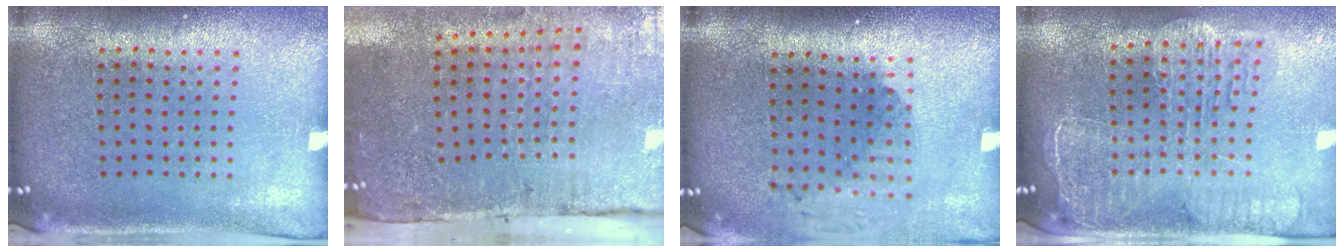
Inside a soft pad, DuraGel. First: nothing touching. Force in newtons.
{"total": 4.7, "press": 3.7, "slide": 2.9}
{"total": 1.9, "press": 1.5, "slide": 1.2}
{"total": 2.3, "press": 2.0, "slide": 1.1}